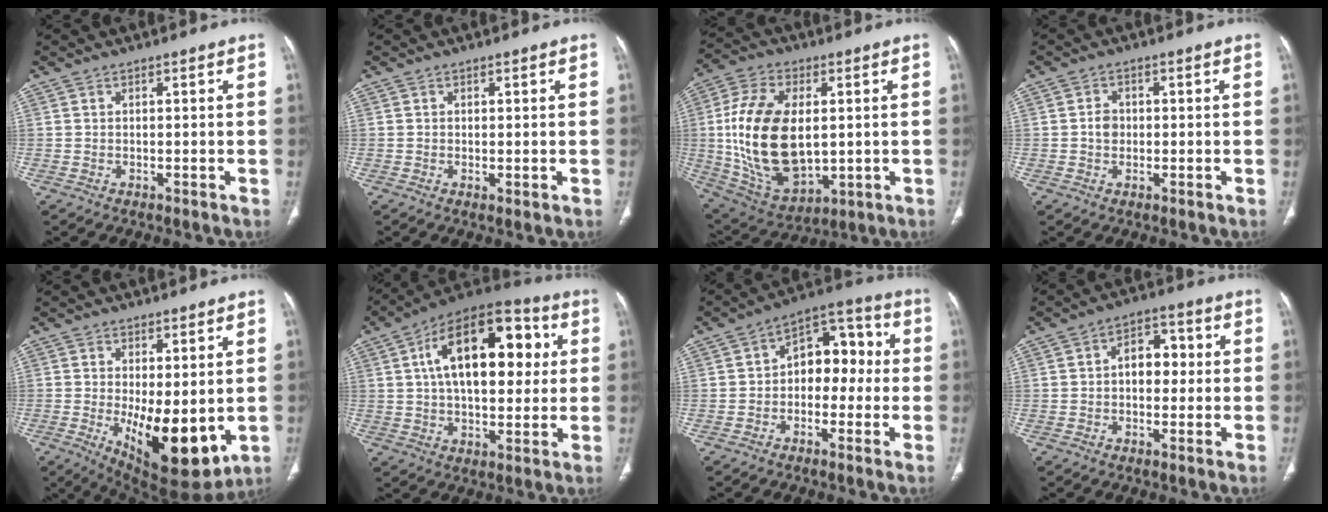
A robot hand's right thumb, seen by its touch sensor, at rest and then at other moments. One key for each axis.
{"total": 0.8, "fx": -0.1, "fy": 0.3, "fz": 0.8, "tx": -0.018, "ty": -0.005, "tz": 0.000}
{"total": 21.5, "fx": 1.0, "fy": 12.5, "fz": 17.4, "tx": -0.332, "ty": -0.010, "tz": 0.035}
{"total": 2.6, "fx": -0.1, "fy": 2.2, "fz": 1.4, "tx": -0.013, "ty": 0.007, "tz": -0.006}
{"total": 13.4, "fx": -1.7, "fy": 5.6, "fz": 12.1, "tx": -0.171, "ty": -0.031, "tz": -0.006}
{"total": 22.0, "fx": 4.8, "fy": 11.6, "fz": 18.1, "tx": -0.252, "ty": 0.018, "tz": 0.064}
{"total": 11.1, "fx": -0.1, "fy": 7.4, "fz": 8.3, "tx": -0.075, "ty": 0.042, "tz": -0.017}
{"total": 7.1, "fx": 0.4, "fy": 4.7, "fz": 5.3, "tx": -0.053, "ty": 0.022, "tz": -0.001}